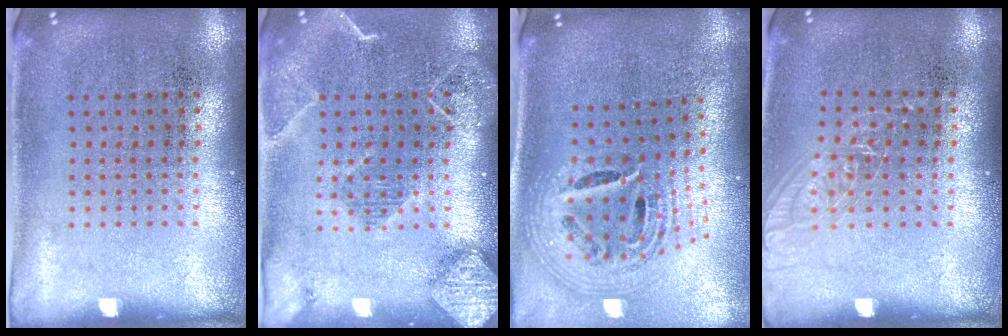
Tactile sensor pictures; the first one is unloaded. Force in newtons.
{"total": 2.3, "press": 2.0, "slide": 1.0}
{"total": 2.7, "press": 1.9, "slide": 1.9}
{"total": 1.1, "press": 1.1, "slide": 0.2}